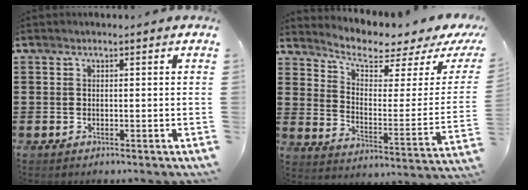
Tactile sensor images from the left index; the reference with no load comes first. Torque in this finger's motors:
{"motor_torque": [1.57, -0.57, 0.15, 0.07]}